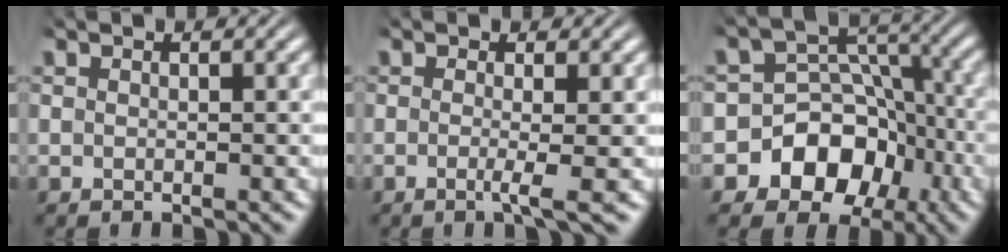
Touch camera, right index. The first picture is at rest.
{"total": 2.1, "force": [-0.6, -0.3, 2.0], "torque": [-0.039, -0.012, -0.011]}
{"total": 12.0, "force": [-4.1, 10.3, 4.6], "torque": [-0.106, -0.047, -0.060]}